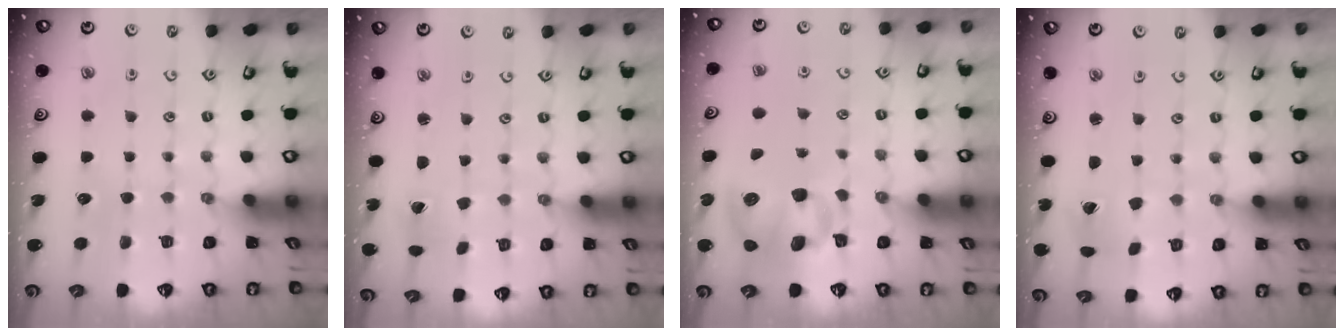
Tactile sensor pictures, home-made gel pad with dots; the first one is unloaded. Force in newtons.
{"total": 0.7, "press": 0.7, "slide": 0.0}
{"total": 10.6, "press": 10.5, "slide": 1.7}
{"total": 1.6, "press": 1.6, "slide": 0.2}